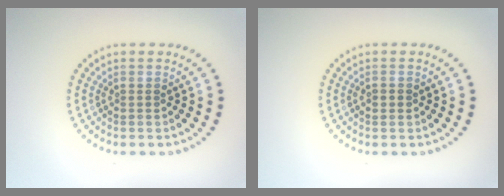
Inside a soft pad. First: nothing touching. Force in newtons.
{"total": 1.3, "press": 1.3, "slide": 0.1}